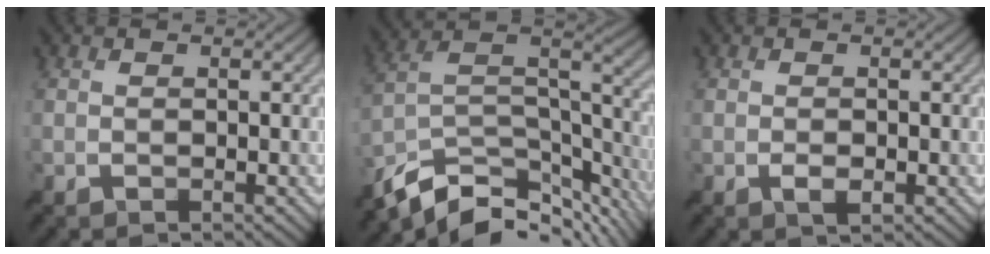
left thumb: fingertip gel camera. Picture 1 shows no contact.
{"total": 14.3, "force": [-10.9, 5.5, 7.5], "torque": [-0.180, -0.011, -0.176]}
{"total": 1.4, "force": [-0.5, 0.7, 1.1], "torque": [-0.022, -0.001, -0.010]}